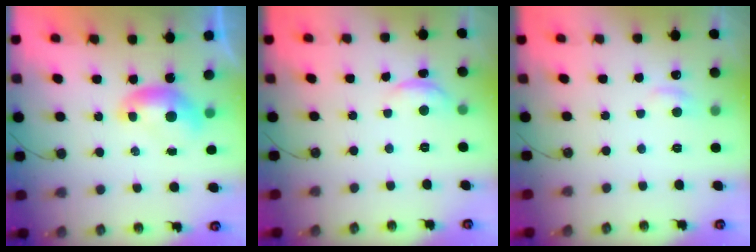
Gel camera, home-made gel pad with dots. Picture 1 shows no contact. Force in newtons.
{"total": 1.5, "press": 1.3, "slide": 0.7}
{"total": 0.9, "press": 0.5, "slide": 0.8}